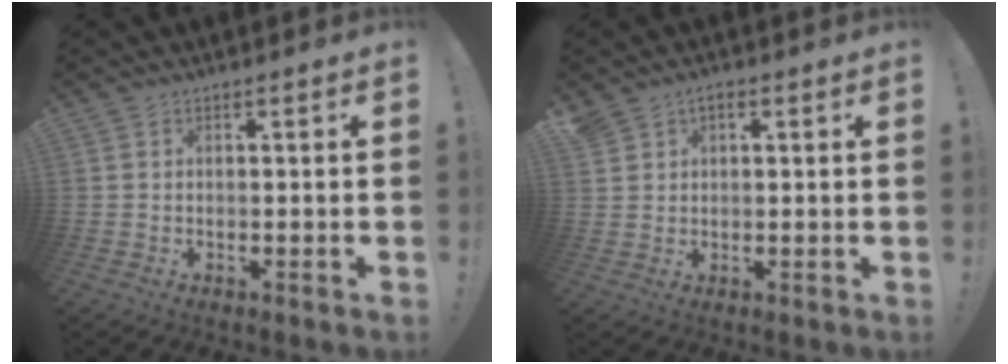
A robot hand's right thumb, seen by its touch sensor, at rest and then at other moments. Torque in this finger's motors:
{"motor_torque": [0.01, 0.02, 0.33, 0.21, 0.06]}